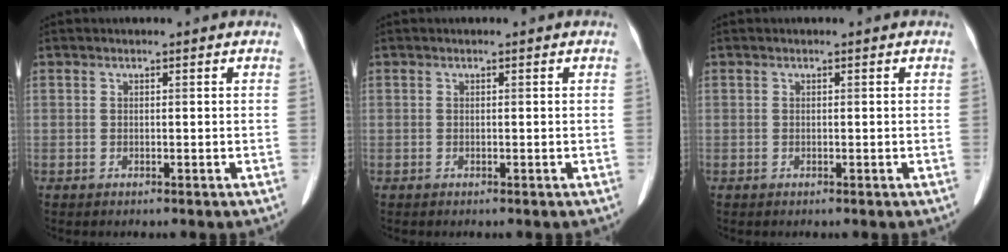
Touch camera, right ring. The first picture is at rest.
{"total": 0.0}
{"total": 0.0}